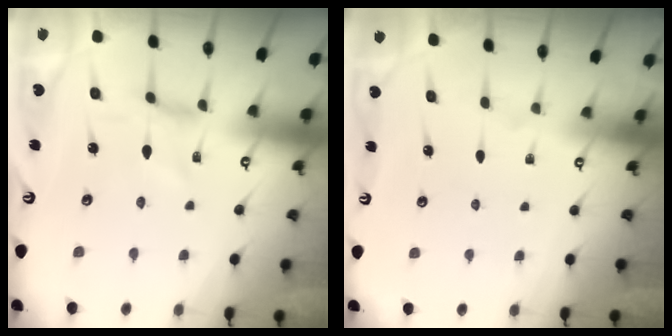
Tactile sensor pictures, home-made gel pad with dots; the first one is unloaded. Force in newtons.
{"total": 0.0}